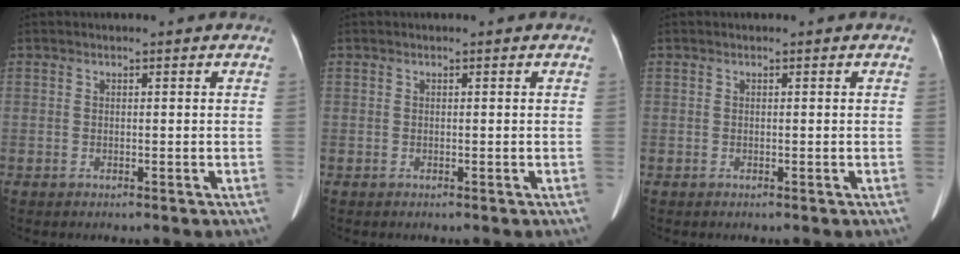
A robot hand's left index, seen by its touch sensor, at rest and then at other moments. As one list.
[{"total": 0.0}, {"total": 0.0}]